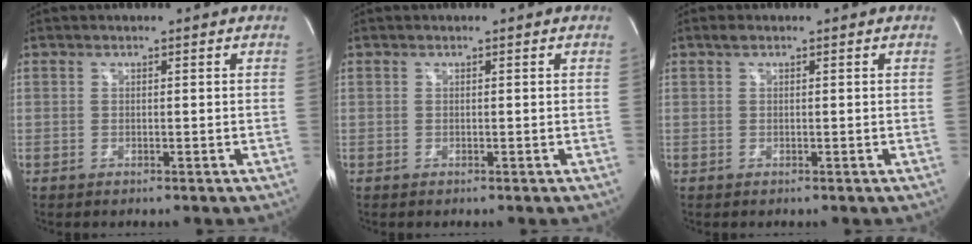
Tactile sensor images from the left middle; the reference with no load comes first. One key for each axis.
{"total": 0.0}
{"total": 0.8, "fx": 0.5, "fy": 0.3, "fz": 0.5, "tx": -0.016, "ty": 0.010, "tz": 0.010}